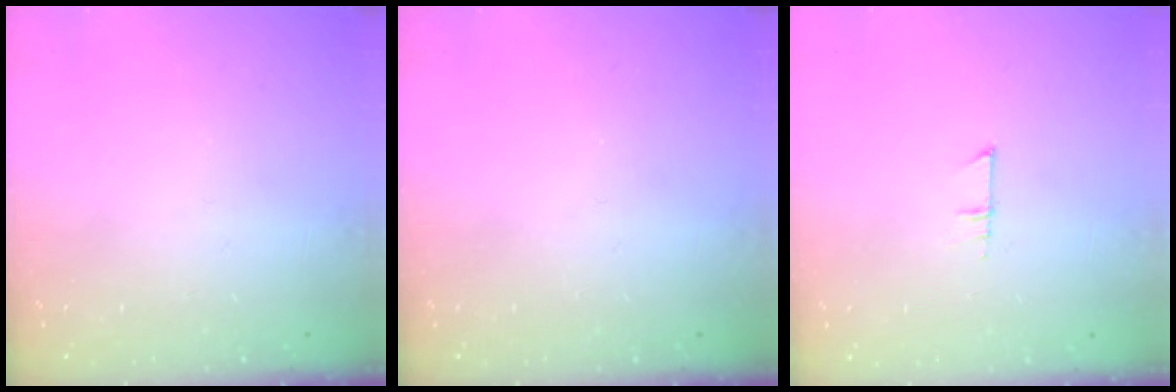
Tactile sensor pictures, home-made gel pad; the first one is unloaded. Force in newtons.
{"total": 0.0}
{"total": 4.6, "press": 4.6, "slide": 0.4}